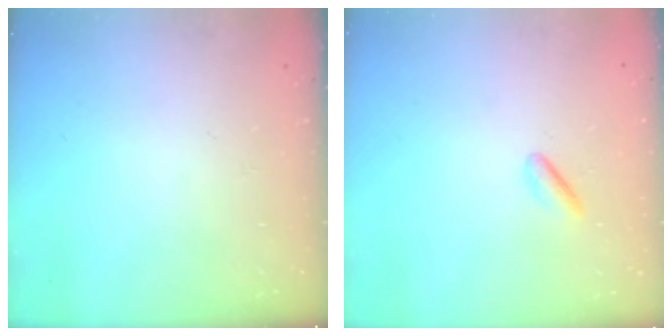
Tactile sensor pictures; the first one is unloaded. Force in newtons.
{"total": 1.5, "press": 1.1, "slide": 0.9}